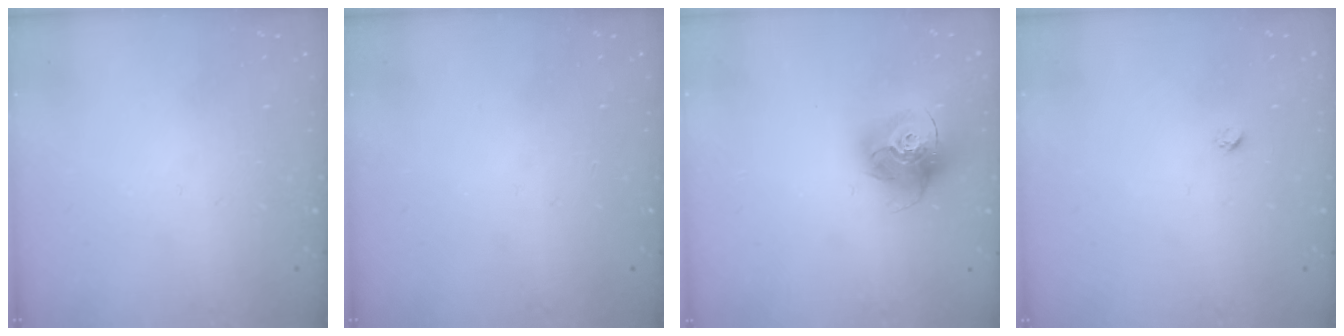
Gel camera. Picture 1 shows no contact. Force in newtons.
{"total": 0.0}
{"total": 15.7, "press": 15.7, "slide": 1.4}
{"total": 1.9, "press": 1.9, "slide": 0.1}